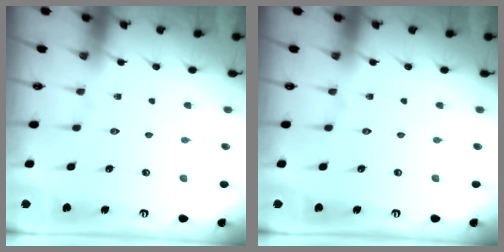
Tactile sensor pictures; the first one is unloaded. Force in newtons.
{"total": 0.0}